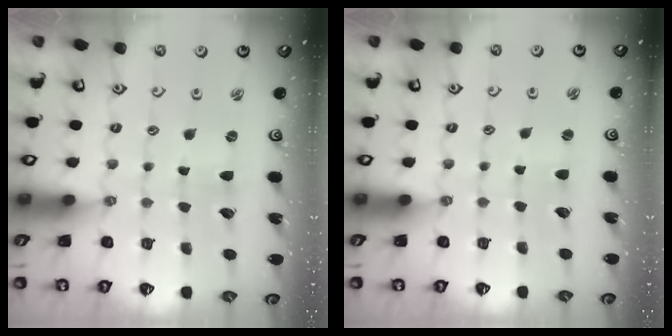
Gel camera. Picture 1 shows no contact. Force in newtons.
{"total": 0.7, "press": 0.7, "slide": 0.1}